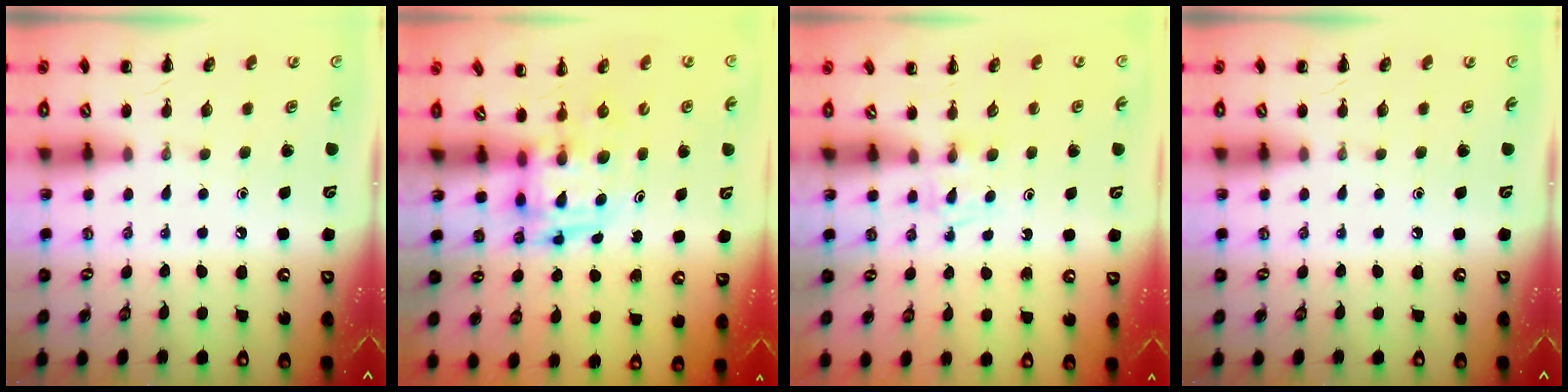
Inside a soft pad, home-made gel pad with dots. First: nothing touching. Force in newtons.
{"total": 3.8, "press": 3.7, "slide": 0.7}
{"total": 2.5, "press": 2.2, "slide": 1.1}
{"total": 0.0}